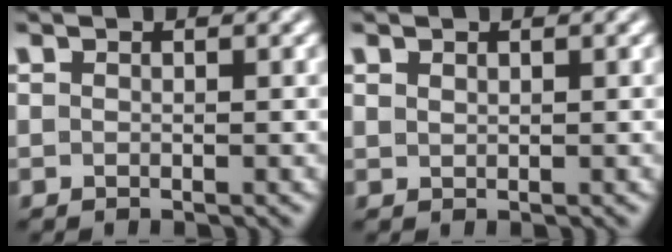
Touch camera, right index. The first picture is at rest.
{"total": 0.9, "force": [0.6, -0.7, -0.1], "torque": [0.010, -0.002, 0.020]}